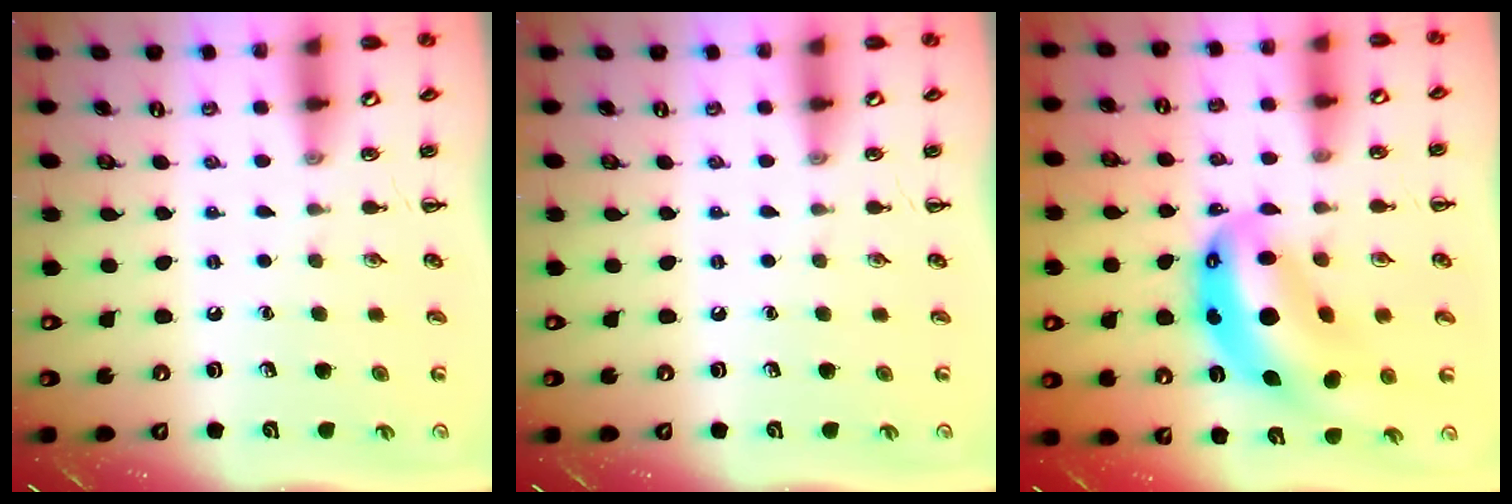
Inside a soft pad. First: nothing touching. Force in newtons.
{"total": 0.0}
{"total": 13.6, "press": 13.1, "slide": 3.4}